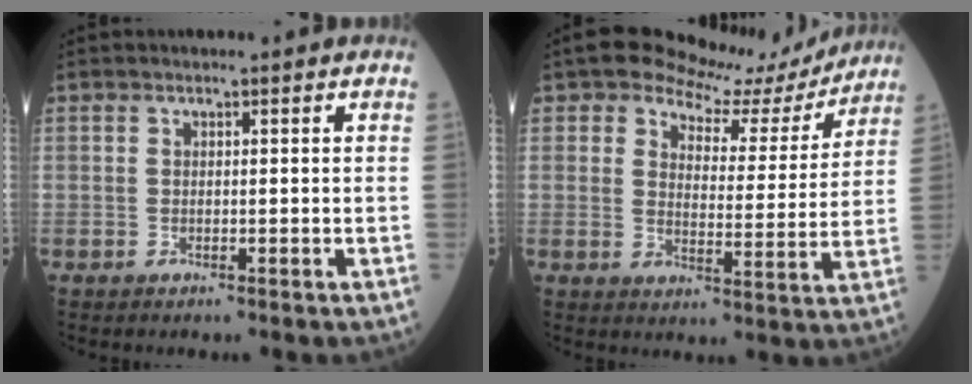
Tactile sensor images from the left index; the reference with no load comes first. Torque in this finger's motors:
{"motor_torque": [0.80, -0.95, 0.00, 0.00]}